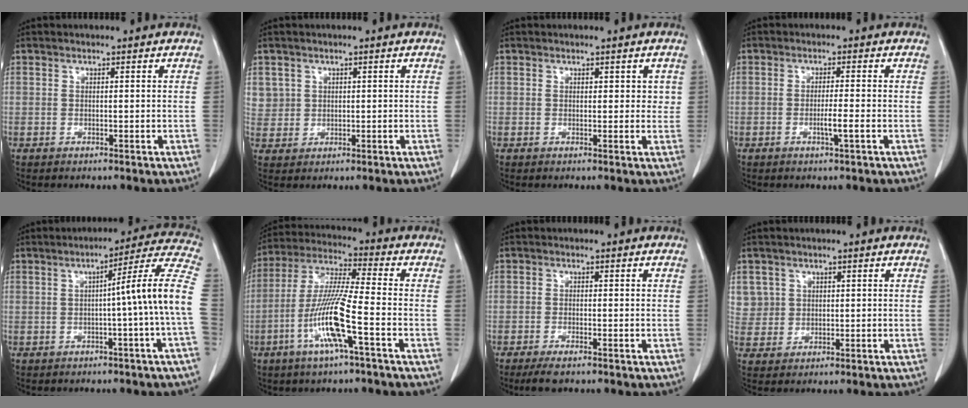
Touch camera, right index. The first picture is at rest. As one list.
[{"total": 3.8, "force": [1.6, 3.5, 0.1], "torque": [0.009, 0.004, 0.034]}, {"total": 2.2, "force": [0.8, 1.3, 1.6], "torque": [-0.011, 0.003, 0.008]}, {"total": 2.5, "force": [-0.9, -0.3, 2.4], "torque": [-0.045, -0.004, -0.015]}, {"total": 10.9, "force": [-1.2, -2.2, 10.6], "torque": [-0.130, 0.018, -0.021]}, {"total": 11.9, "force": [-4.3, -0.1, 11.1], "torque": [-0.233, -0.006, -0.088]}, {"total": 3.1, "force": [-2.3, 0.6, 2.0], "torque": [-0.038, -0.006, -0.040]}, {"total": 4.3, "force": [1.7, 4.0, -0.1], "torque": [0.015, 0.005, 0.037]}]